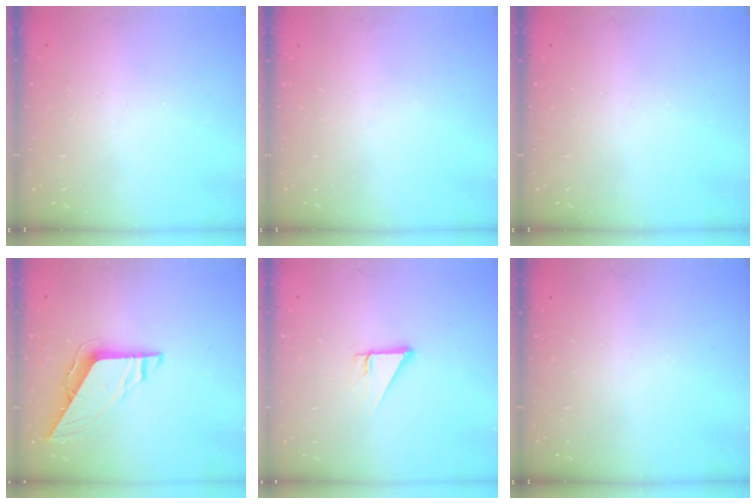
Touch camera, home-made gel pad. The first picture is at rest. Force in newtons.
{"total": 0.0}
{"total": 0.0}
{"total": 9.5, "press": 9.4, "slide": 0.9}
{"total": 3.8, "press": 3.8, "slide": 0.3}
{"total": 0.0}